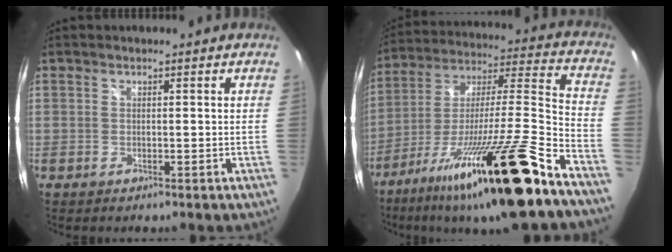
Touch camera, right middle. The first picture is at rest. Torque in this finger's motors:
{"motor_torque": [1.57, -0.57, 0.91, 0.21]}